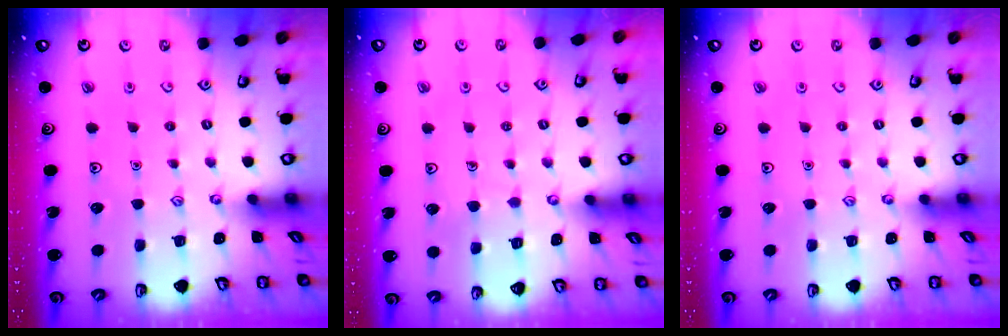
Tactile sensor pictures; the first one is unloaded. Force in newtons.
{"total": 4.0, "press": 3.9, "slide": 0.4}
{"total": 0.0}